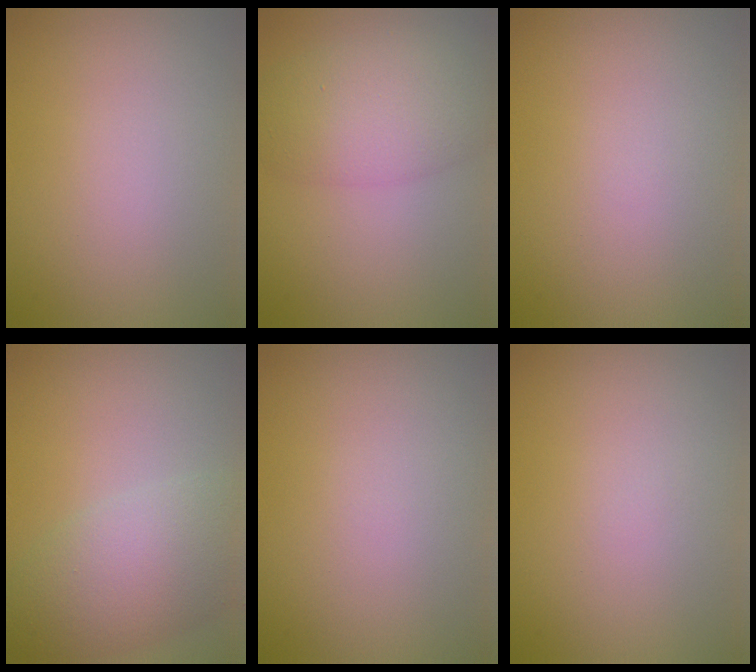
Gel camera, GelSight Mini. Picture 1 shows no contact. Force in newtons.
{"total": 5.8, "press": 5.8, "slide": 0.2}
{"total": 0.0}
{"total": 6.3, "press": 6.2, "slide": 0.5}
{"total": 0.0}
{"total": 0.0}